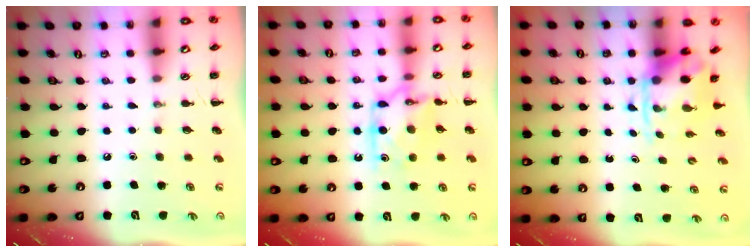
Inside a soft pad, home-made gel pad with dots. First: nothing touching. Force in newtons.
{"total": 10.2, "press": 10.1, "slide": 0.5}
{"total": 3.6, "press": 3.5, "slide": 0.8}